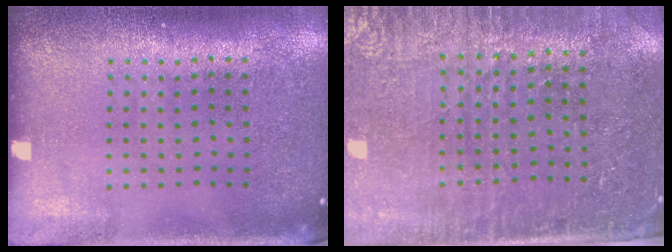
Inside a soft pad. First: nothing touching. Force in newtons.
{"total": 3.4, "press": 3.1, "slide": 1.4}